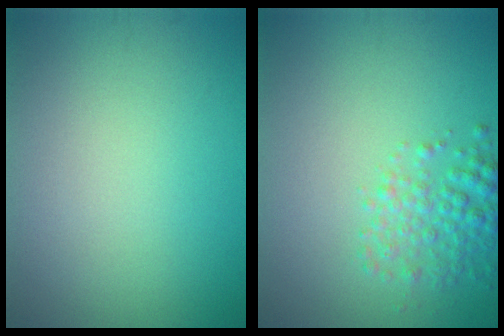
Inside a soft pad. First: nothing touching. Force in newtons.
{"total": 3.1, "press": 3.1, "slide": 0.1}